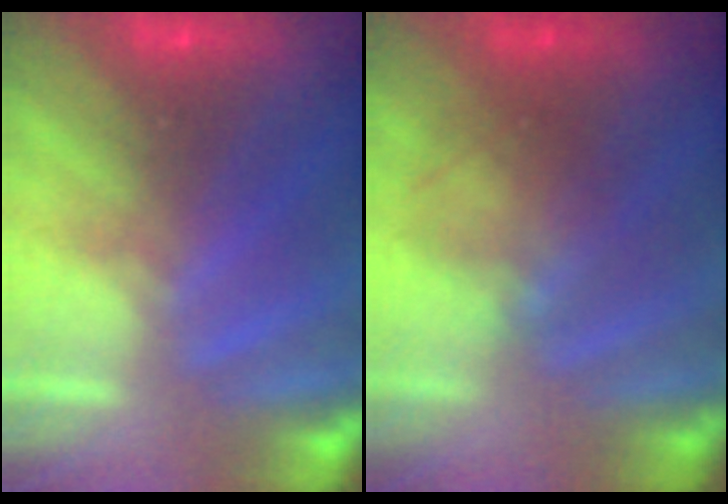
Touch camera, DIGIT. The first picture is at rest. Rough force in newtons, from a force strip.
{"total": 1.7}